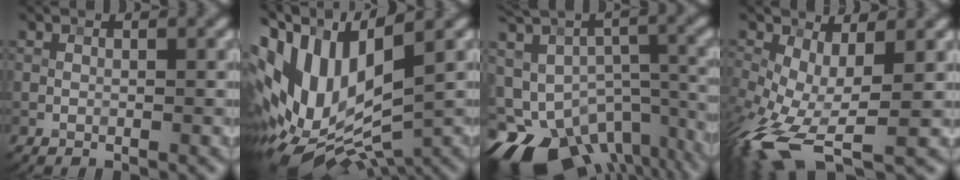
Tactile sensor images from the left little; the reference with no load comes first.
{"total": 13.6, "force": [2.6, 7.5, 11.0], "torque": [-0.228, 0.010, 0.048]}
{"total": 15.0, "force": [-8.9, 8.8, 8.2], "torque": [-0.166, -0.031, -0.108]}
{"total": 9.4, "force": [-3.4, 4.2, 7.8], "torque": [-0.186, -0.030, -0.061]}